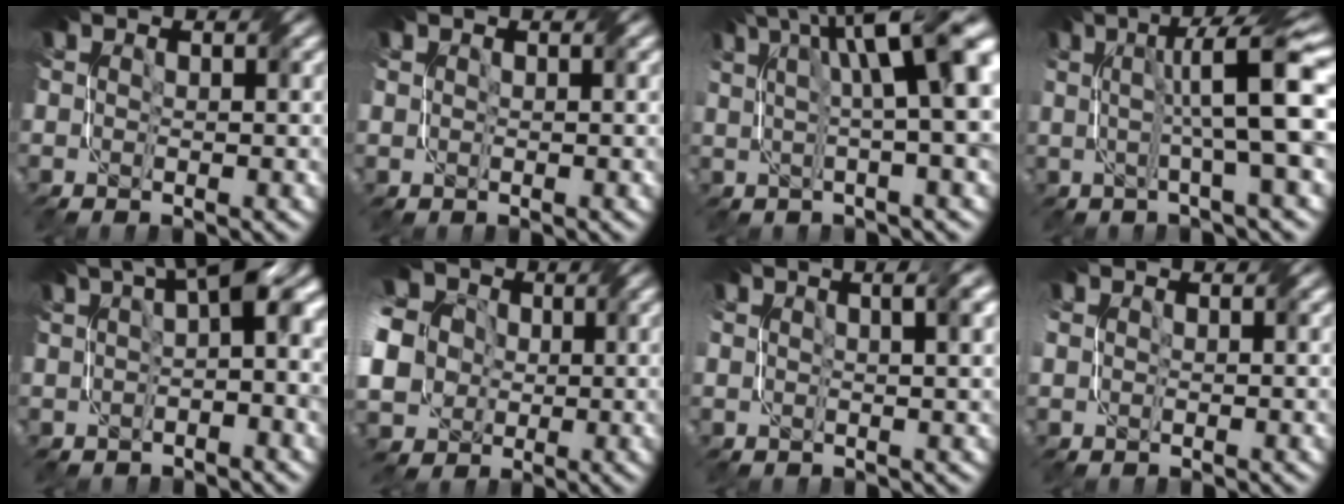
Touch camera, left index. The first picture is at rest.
{"total": 1.1, "force": [0.6, 0.1, -0.9], "torque": [0.015, 0.005, 0.005]}
{"total": 9.7, "force": [3.6, 2.8, 8.6], "torque": [-0.112, 0.028, 0.055]}
{"total": 6.4, "force": [1.3, 0.7, 6.2], "torque": [-0.090, 0.018, 0.015]}
{"total": 5.0, "force": [1.8, 1.3, 4.5], "torque": [-0.055, 0.023, 0.019]}
{"total": 12.0, "force": [0.9, 10.7, 5.4], "torque": [-0.145, 0.007, -0.018]}
{"total": 3.6, "force": [2.0, 1.4, 2.7], "torque": [-0.015, 0.025, 0.012]}
{"total": 1.1, "force": [0.6, 0.9, -0.3], "torque": [0.004, 0.006, 0.009]}